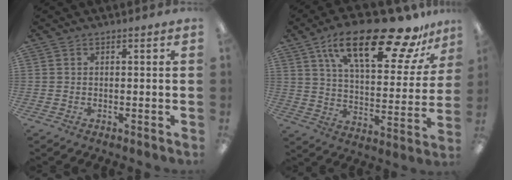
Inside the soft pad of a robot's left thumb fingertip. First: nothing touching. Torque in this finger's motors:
{"motor_torque": [0.47, 0.53, 1.56, -1.21, 0.37]}